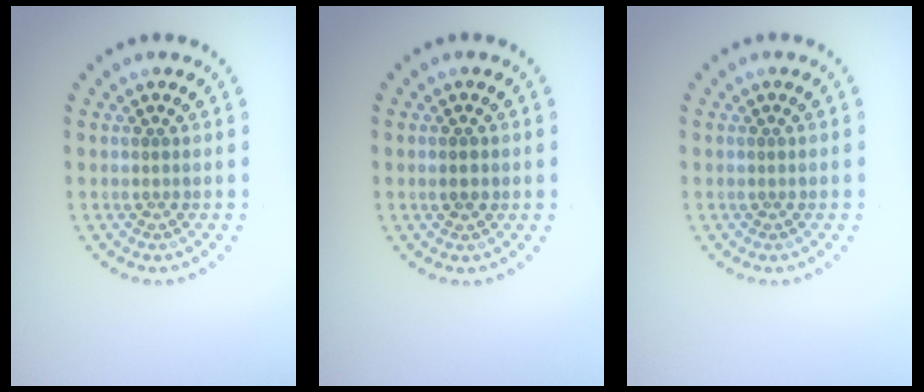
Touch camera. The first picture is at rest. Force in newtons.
{"total": 1.7, "press": 1.7, "slide": 0.2}
{"total": 0.0}